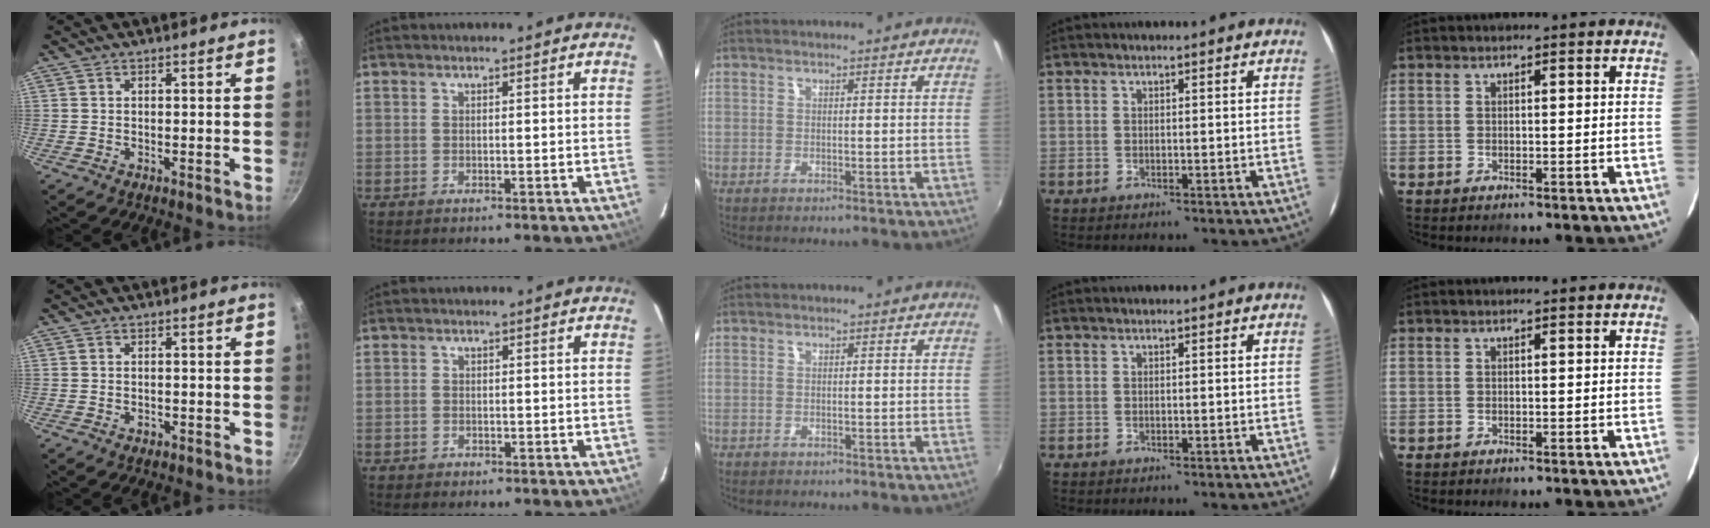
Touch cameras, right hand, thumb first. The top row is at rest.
{"thumb": {"total": 1.2, "force": [-0.4, 0.8, 0.7], "torque": [-0.010, 0.002, -0.007]}, "index": {"total": 1.1, "force": [-0.7, 0.8, 0.0], "torque": [0.000, 0.005, -0.010]}}